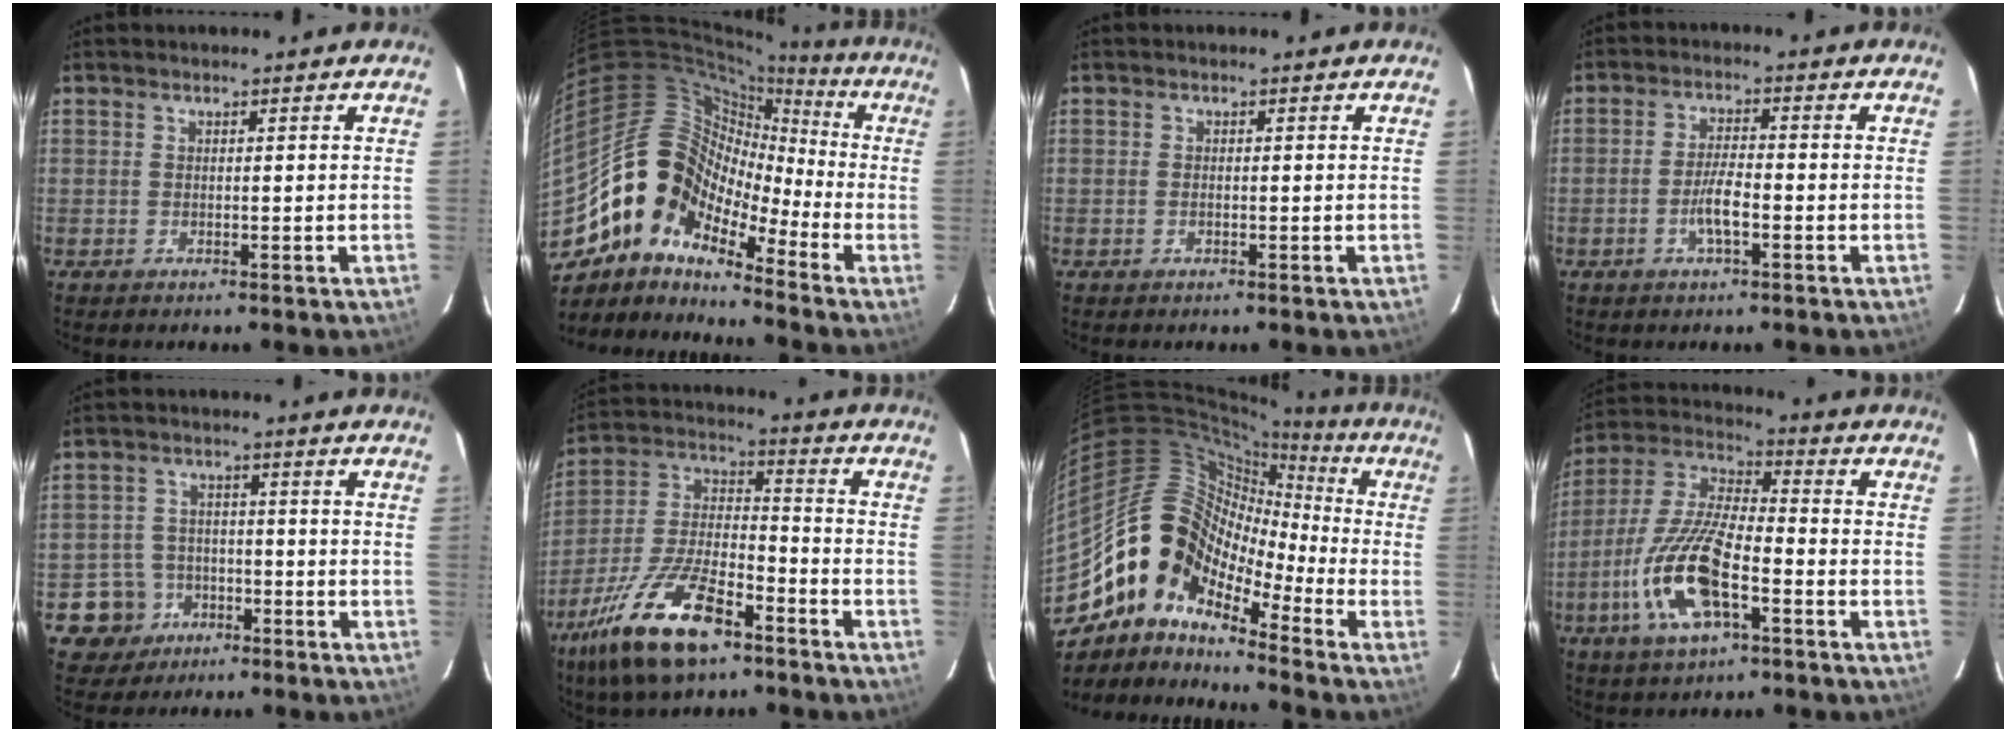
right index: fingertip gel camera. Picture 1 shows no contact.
{"total": 11.9, "force": [-8.1, 7.5, 4.3], "torque": [-0.071, 0.036, -0.179]}
{"total": 0.7, "force": [-0.3, 0.4, 0.5], "torque": [-0.010, 0.001, -0.006]}
{"total": 4.6, "force": [-1.9, 1.1, 4.0], "torque": [-0.083, 0.000, -0.035]}
{"total": 7.2, "force": [-3.5, 6.3, 0.5], "torque": [-0.030, 0.025, -0.050]}
{"total": 19.0, "force": [-11.7, 7.2, 13.1], "torque": [-0.278, -0.013, -0.216]}
{"total": 14.6, "force": [-9.1, 8.3, 7.8], "torque": [-0.130, 0.015, -0.199]}
{"total": 16.6, "force": [-6.6, 5.7, 14.1], "torque": [-0.299, -0.010, -0.132]}